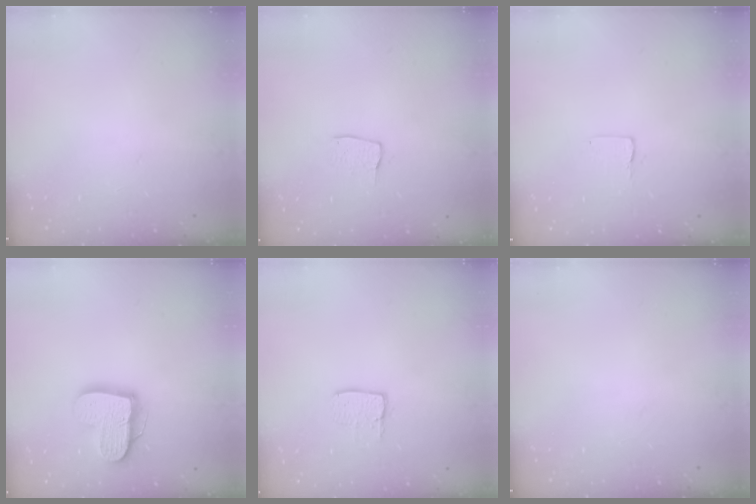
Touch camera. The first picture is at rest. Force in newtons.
{"total": 5.9, "press": 5.9, "slide": 0.3}
{"total": 1.0, "press": 1.0, "slide": 0.1}
{"total": 14.6, "press": 14.6, "slide": 1.3}
{"total": 6.8, "press": 6.8, "slide": 0.4}
{"total": 0.0}